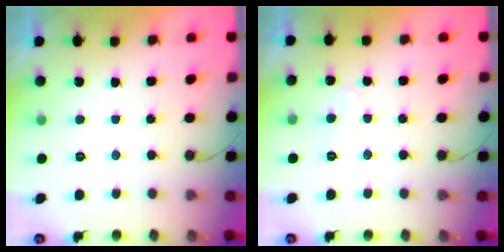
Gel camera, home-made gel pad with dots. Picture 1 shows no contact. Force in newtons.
{"total": 5.4, "press": 5.4, "slide": 0.5}